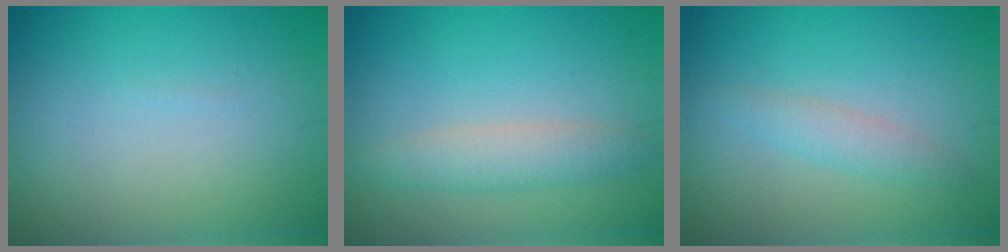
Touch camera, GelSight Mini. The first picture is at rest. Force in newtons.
{"total": 2.6, "press": 2.6, "slide": 0.1}
{"total": 1.8, "press": 1.8, "slide": 0.0}